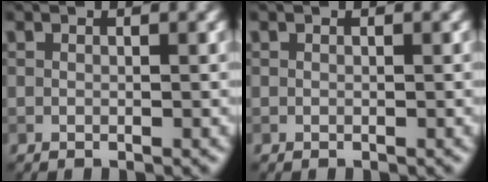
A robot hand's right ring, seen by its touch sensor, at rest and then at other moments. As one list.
[{"total": 0.0}]